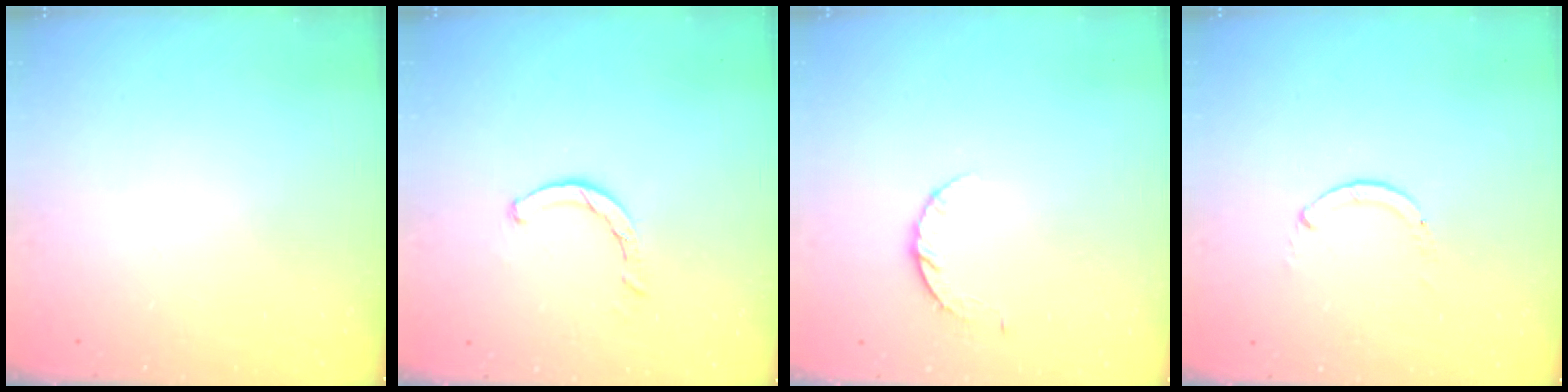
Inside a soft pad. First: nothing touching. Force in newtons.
{"total": 2.0, "press": 2.0, "slide": 0.2}
{"total": 5.2, "press": 5.2, "slide": 0.8}
{"total": 0.0}